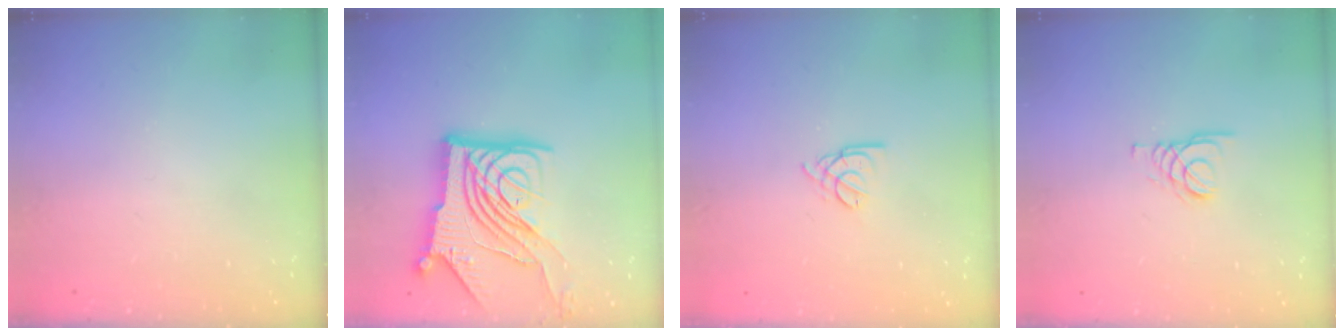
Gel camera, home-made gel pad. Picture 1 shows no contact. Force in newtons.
{"total": 20.6, "press": 20.5, "slide": 2.4}
{"total": 2.8, "press": 2.7, "slide": 0.5}
{"total": 2.0, "press": 2.0, "slide": 0.1}